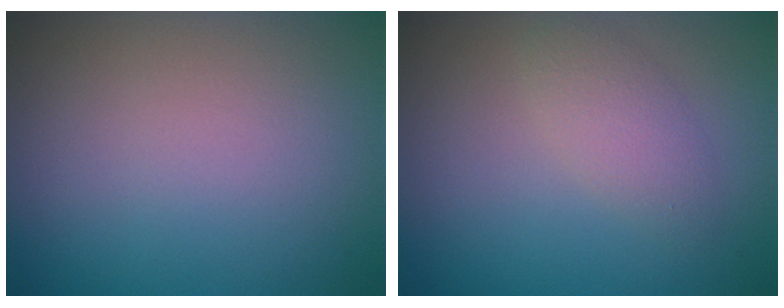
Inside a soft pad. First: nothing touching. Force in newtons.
{"total": 2.1, "press": 2.1, "slide": 0.2}